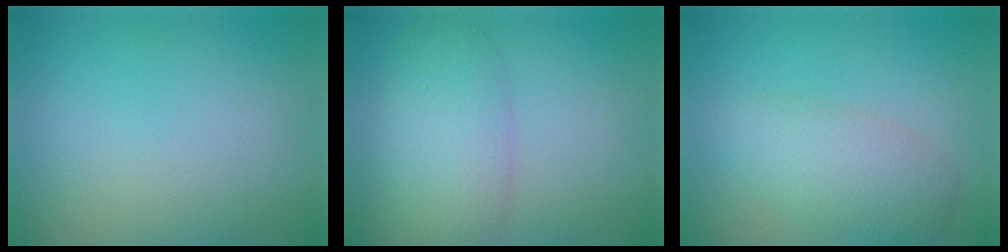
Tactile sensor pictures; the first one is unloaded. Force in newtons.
{"total": 5.8, "press": 5.8, "slide": 0.1}
{"total": 4.2, "press": 4.2, "slide": 0.0}